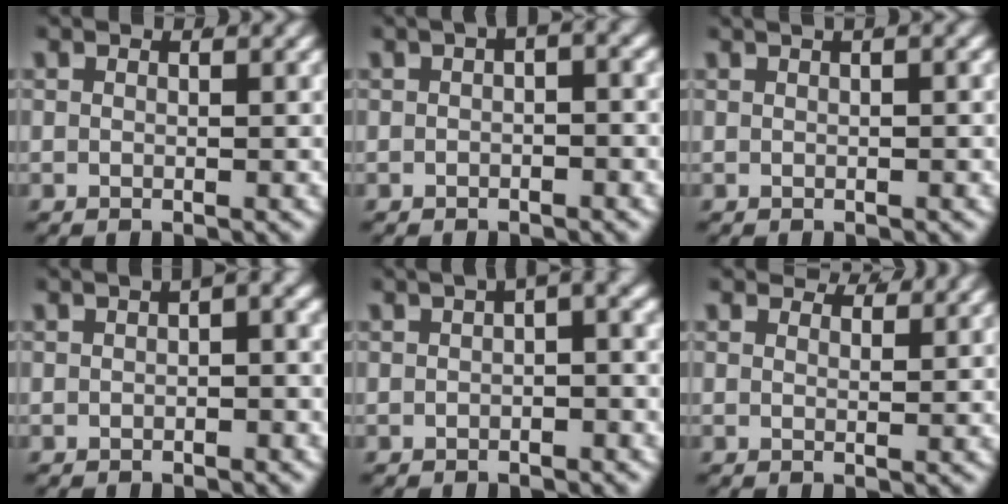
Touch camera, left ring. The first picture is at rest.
{"total": 1.4, "force": [0.1, 0.3, 1.4], "torque": [-0.016, 0.003, 0.005]}
{"total": 1.6, "force": [1.0, 0.2, 1.2], "torque": [-0.004, 0.017, 0.009]}
{"total": 1.6, "force": [0.1, 0.4, 1.5], "torque": [-0.015, 0.006, 0.002]}
{"total": 2.5, "force": [0.6, 0.7, 2.4], "torque": [-0.023, 0.009, 0.010]}
{"total": 2.2, "force": [2.2, 0.0, 0.4], "torque": [0.000, -0.005, 0.035]}